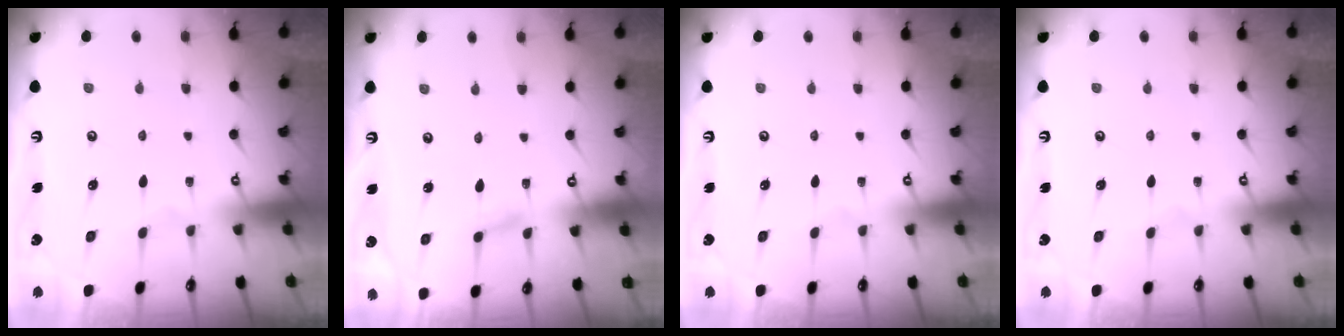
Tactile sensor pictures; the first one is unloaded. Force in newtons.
{"total": 1.6, "press": 1.6, "slide": 0.1}
{"total": 0.0}
{"total": 0.0}